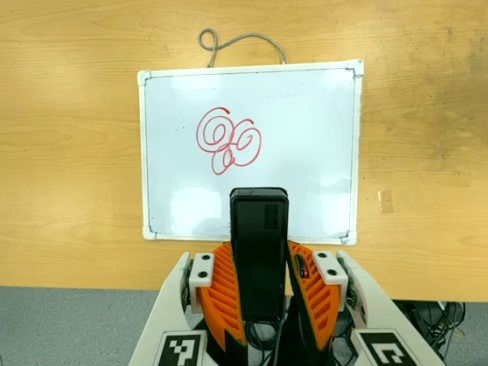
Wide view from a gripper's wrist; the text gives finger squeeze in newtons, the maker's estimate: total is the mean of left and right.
{"total": 4.5, "left": 3.2, "right": 5.8}